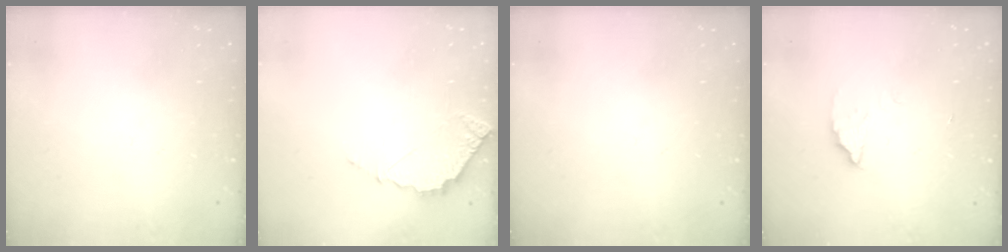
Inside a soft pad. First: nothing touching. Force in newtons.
{"total": 4.2, "press": 4.2, "slide": 0.3}
{"total": 0.0}
{"total": 2.6, "press": 2.6, "slide": 0.2}